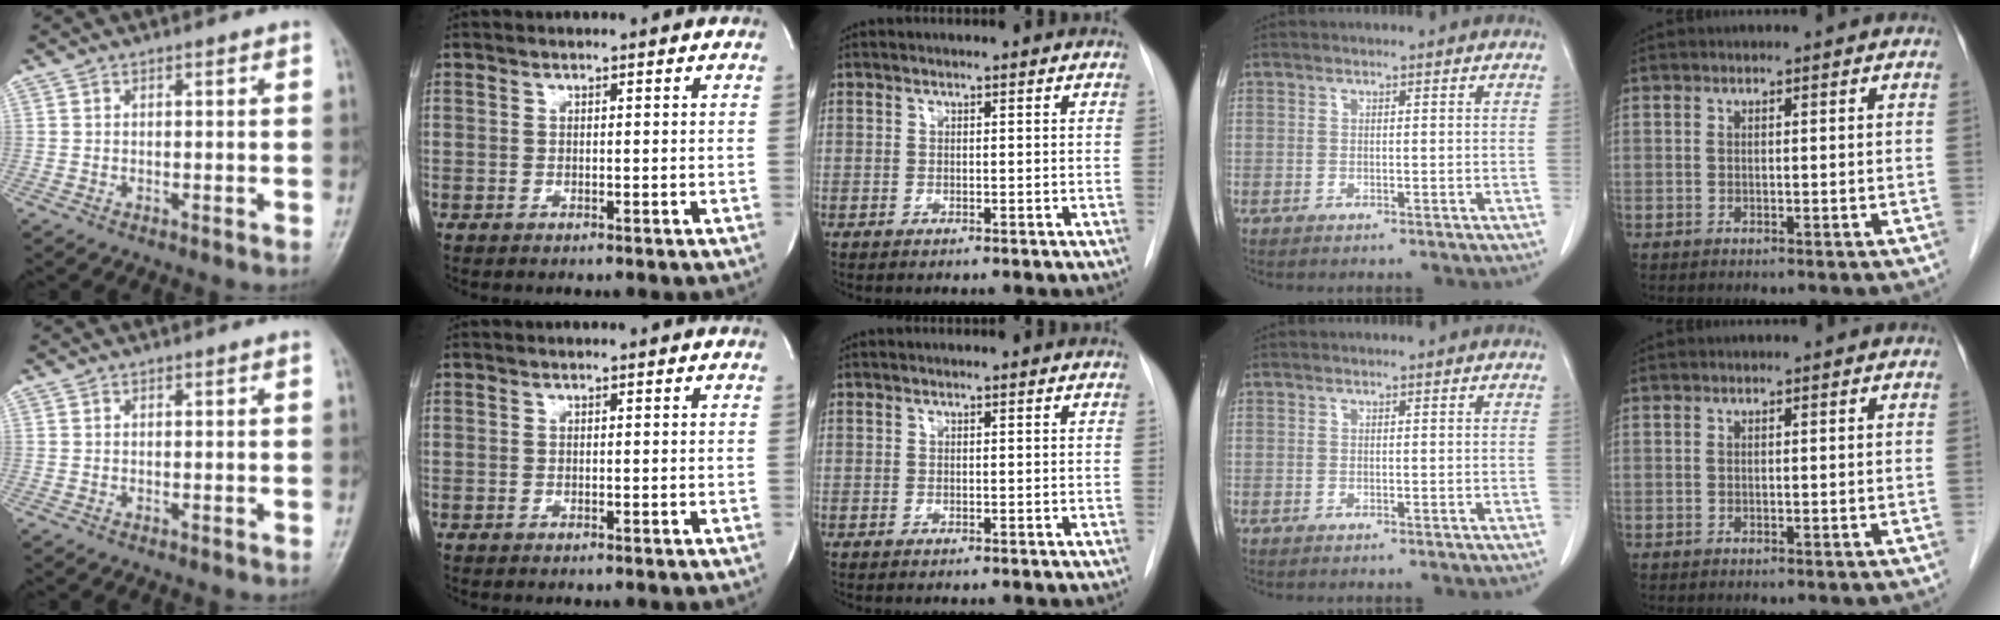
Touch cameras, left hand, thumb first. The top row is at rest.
{}